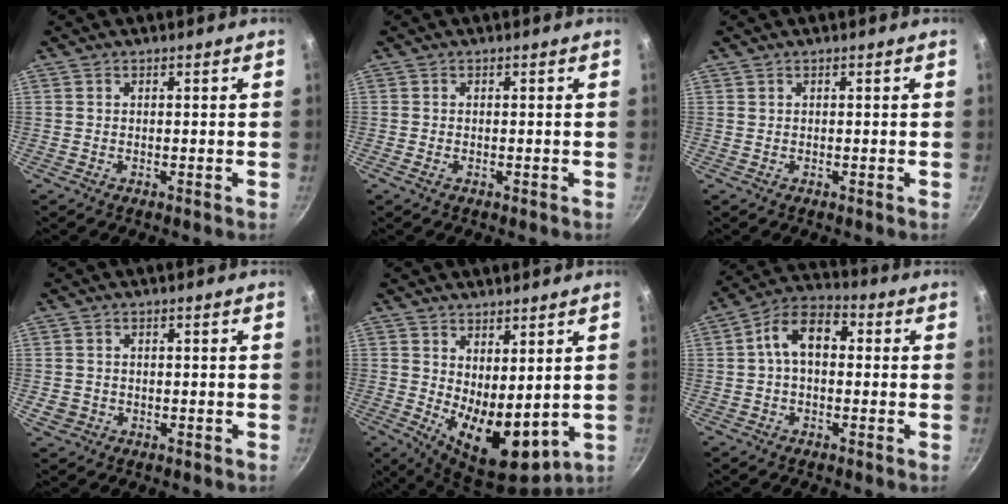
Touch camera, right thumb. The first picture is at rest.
{"total": 0.7, "force": [-0.3, 0.4, 0.5], "torque": [-0.008, -0.001, -0.006]}
{"total": 0.0}
{"total": 2.6, "force": [-0.5, 2.3, 1.2], "torque": [-0.019, 0.000, -0.003]}
{"total": 11.1, "force": [1.7, 5.6, 9.5], "torque": [-0.122, -0.044, 0.044]}
{"total": 9.9, "force": [1.1, 6.3, 7.5], "torque": [-0.103, 0.033, 0.002]}